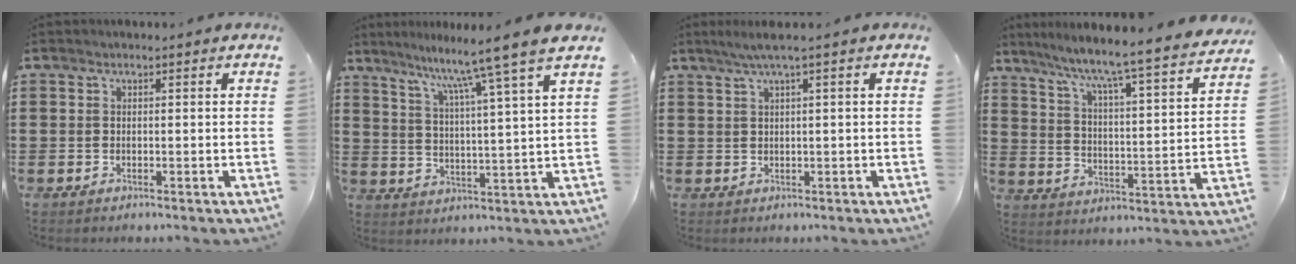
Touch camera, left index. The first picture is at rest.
{"total": 8.9, "force": [7.2, -1.7, 4.9], "torque": [-0.114, -0.042, 0.111]}
{"total": 2.2, "force": [0.9, -0.4, 1.9], "torque": [-0.036, -0.002, 0.015]}
{"total": 5.4, "force": [4.7, -1.2, 2.2], "torque": [-0.065, -0.055, 0.065]}